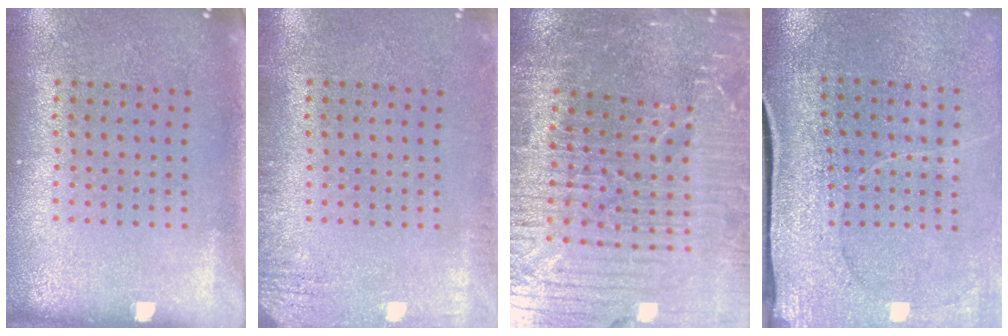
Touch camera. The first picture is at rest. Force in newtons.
{"total": 1.6, "press": 1.5, "slide": 0.3}
{"total": 5.4, "press": 5.0, "slide": 2.1}
{"total": 3.0, "press": 2.8, "slide": 1.1}